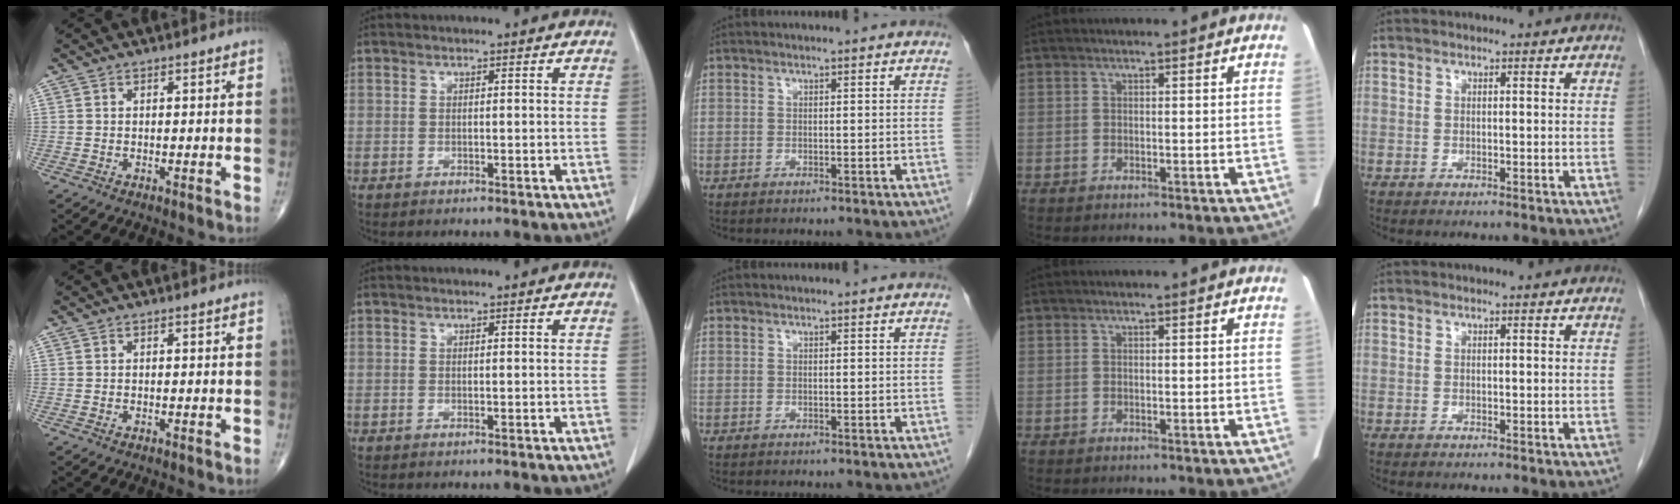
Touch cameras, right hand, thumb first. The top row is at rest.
{}